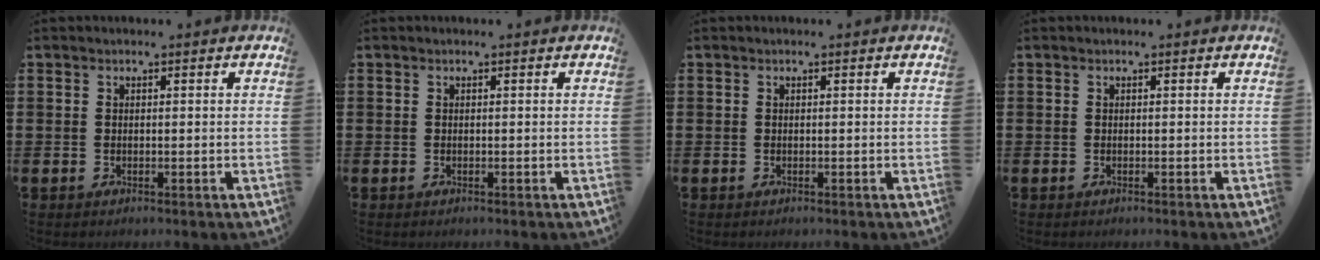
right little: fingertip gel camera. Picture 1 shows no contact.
{"total": 0.0}
{"total": 0.0}
{"total": 0.0}